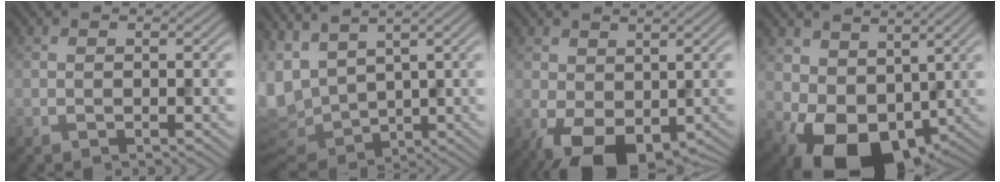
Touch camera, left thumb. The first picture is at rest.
{"total": 9.4, "force": [3.6, 5.0, 7.1], "torque": [-0.187, -0.006, 0.080]}
{"total": 8.0, "force": [-1.3, 5.0, 6.1], "torque": [-0.117, -0.016, -0.018]}
{"total": 9.8, "force": [0.1, 7.1, 6.7], "torque": [-0.123, -0.025, 0.004]}